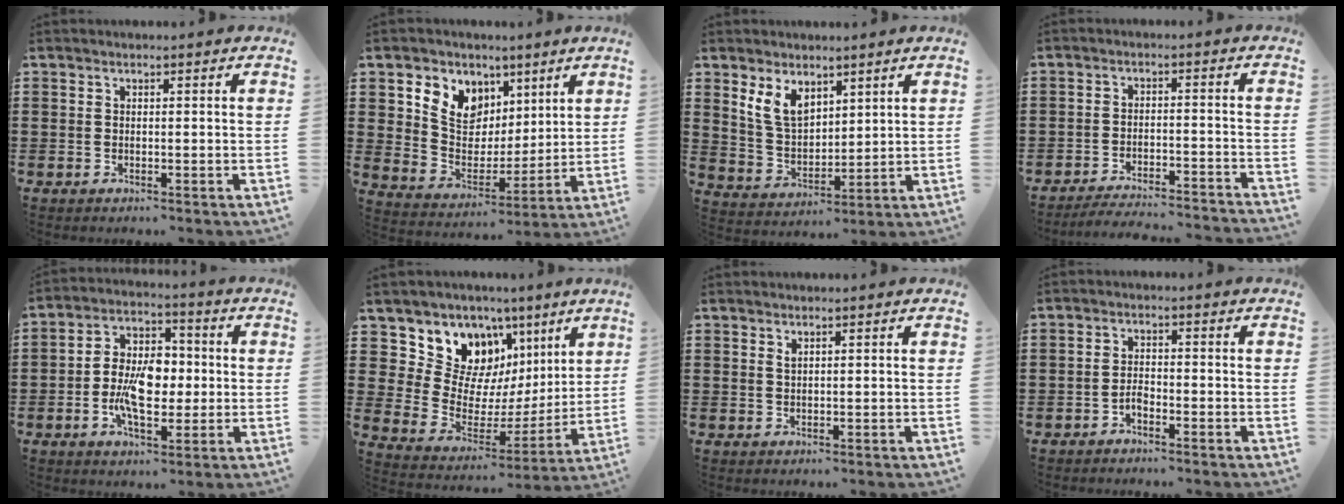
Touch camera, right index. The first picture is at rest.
{"total": 7.8, "force": [4.1, 6.4, 1.6], "torque": [-0.070, -0.023, 0.077]}
{"total": 6.7, "force": [3.9, 3.9, 3.8], "torque": [-0.098, -0.002, 0.071]}
{"total": 3.8, "force": [-3.8, 0.0, 0.7], "torque": [-0.016, 0.000, -0.078]}
{"total": 8.6, "force": [-1.2, 5.0, 6.8], "torque": [-0.153, 0.007, -0.029]}
{"total": 11.1, "force": [5.9, 8.8, 3.5], "torque": [-0.103, -0.049, 0.115]}
{"total": 0.8, "force": [0.5, 0.2, 0.6], "torque": [-0.014, 0.002, 0.010]}
{"total": 1.8, "force": [-1.4, 0.7, 0.9], "torque": [-0.022, 0.002, -0.027]}